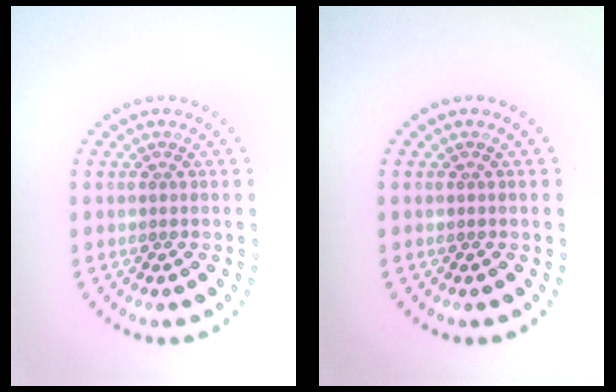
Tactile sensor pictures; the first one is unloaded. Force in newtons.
{"total": 0.0}